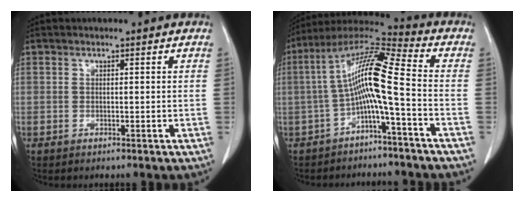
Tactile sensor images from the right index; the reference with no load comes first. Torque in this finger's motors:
{"motor_torque": [1.78, -0.31, 0.93, 0.21]}